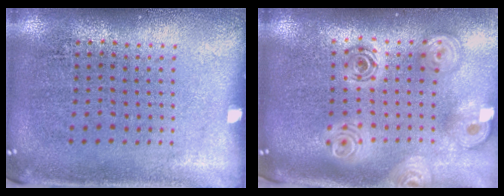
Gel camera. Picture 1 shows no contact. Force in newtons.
{"total": 2.5, "press": 1.9, "slide": 1.6}